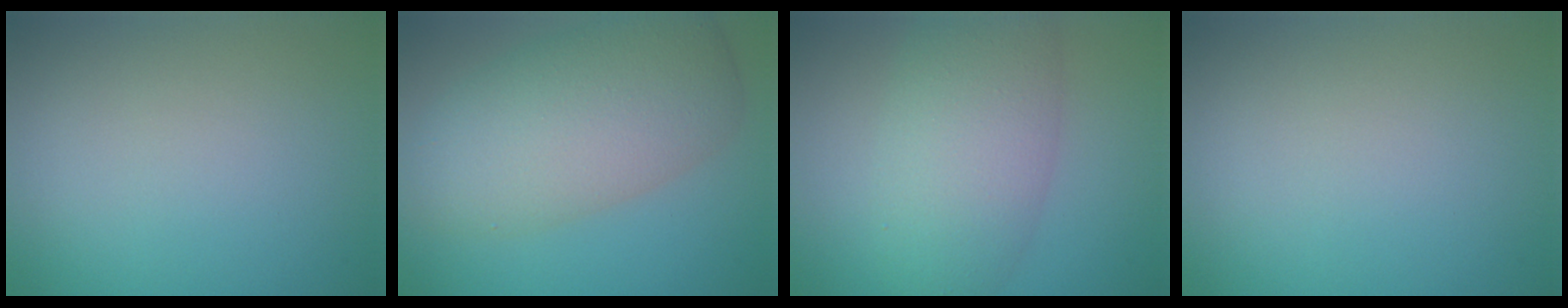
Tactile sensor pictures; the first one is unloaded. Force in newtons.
{"total": 7.6, "press": 7.6, "slide": 0.1}
{"total": 6.6, "press": 6.6, "slide": 0.3}
{"total": 0.0}